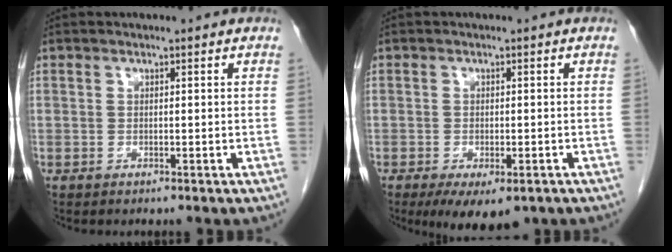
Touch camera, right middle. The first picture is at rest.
{"total": 7.0, "force": [-4.4, 2.8, 4.7], "torque": [-0.067, -0.013, -0.062]}